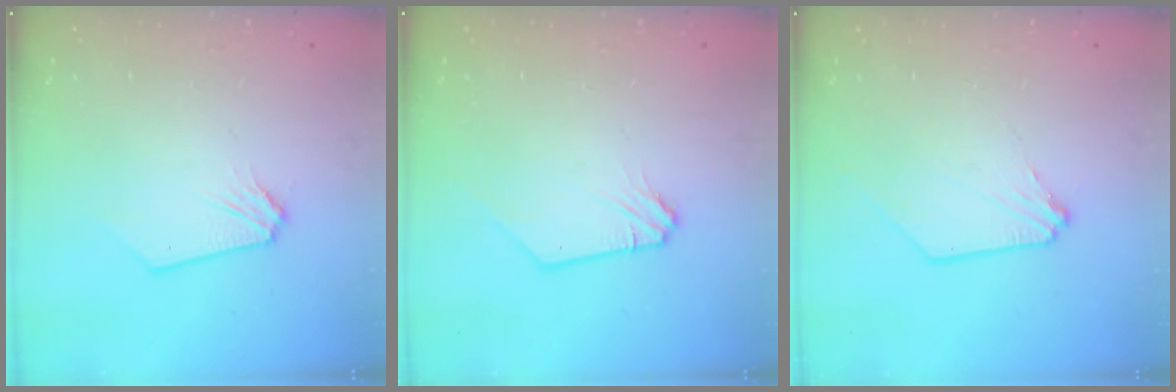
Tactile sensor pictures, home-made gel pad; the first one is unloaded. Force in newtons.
{"total": 1.0, "press": 1.0, "slide": 0.1}
{"total": 0.6, "press": 0.6, "slide": 0.1}